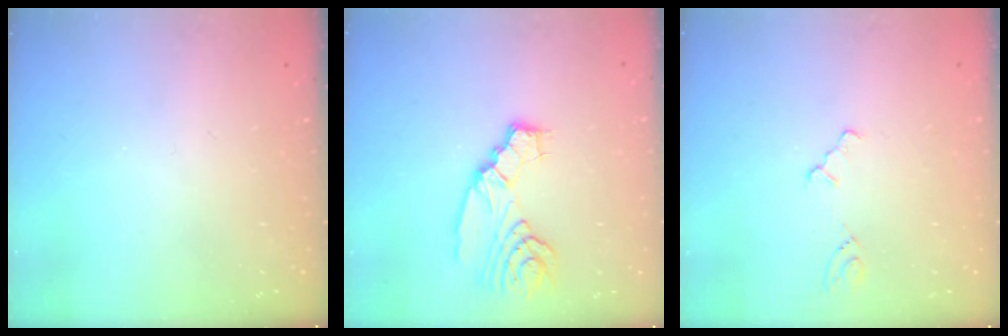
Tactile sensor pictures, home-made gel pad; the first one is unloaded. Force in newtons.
{"total": 10.3, "press": 10.3, "slide": 1.0}
{"total": 2.2, "press": 2.2, "slide": 0.4}